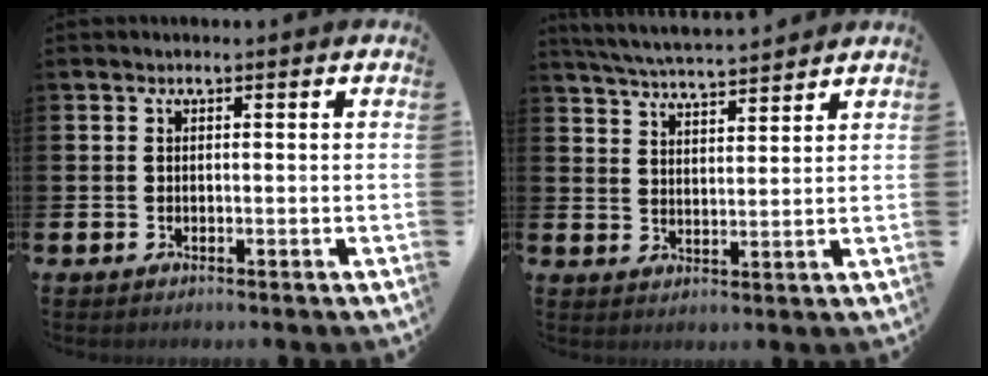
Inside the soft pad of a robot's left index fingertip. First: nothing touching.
{"total": 5.2, "force": [5.1, 0.0, 0.7], "torque": [-0.030, -0.030, 0.091]}